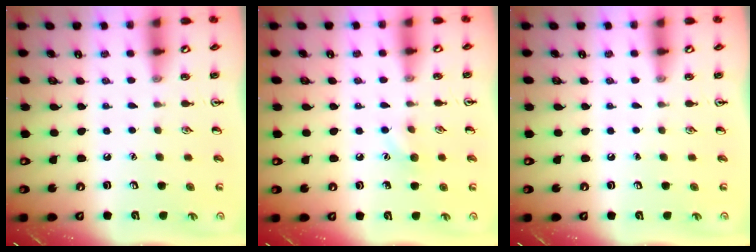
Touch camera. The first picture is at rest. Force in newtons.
{"total": 5.8, "press": 5.5, "slide": 1.9}
{"total": 0.0}